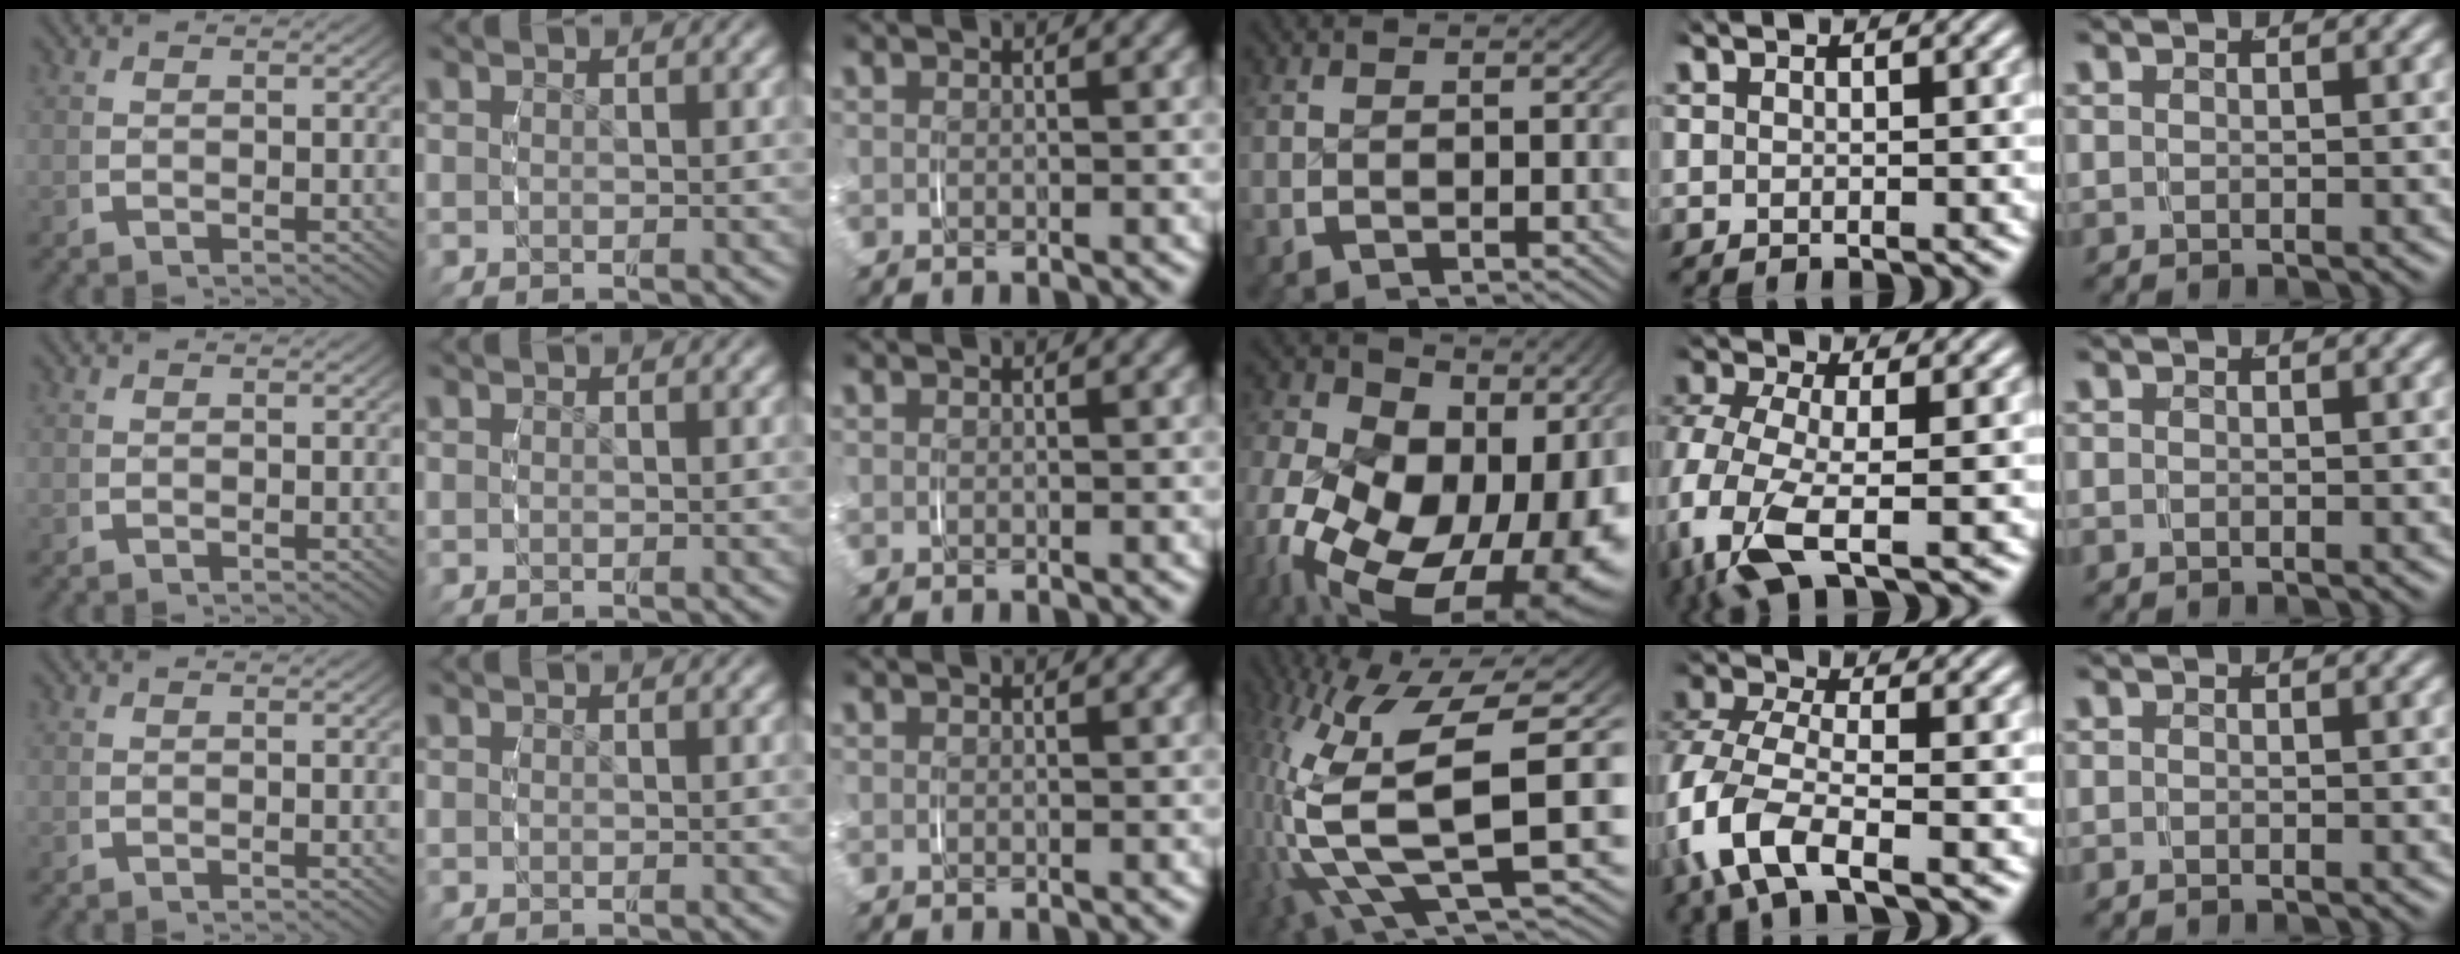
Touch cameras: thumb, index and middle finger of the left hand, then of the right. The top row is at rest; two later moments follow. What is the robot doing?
{"motion": "grasp_and_lifting", "object": "shoes"}